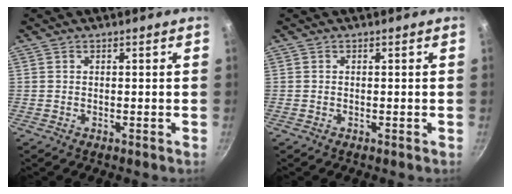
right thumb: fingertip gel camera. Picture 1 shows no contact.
{"total": 0.0}